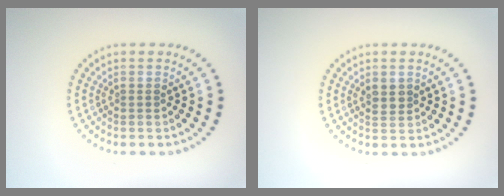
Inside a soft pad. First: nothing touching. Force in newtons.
{"total": 1.4, "press": 1.3, "slide": 0.5}